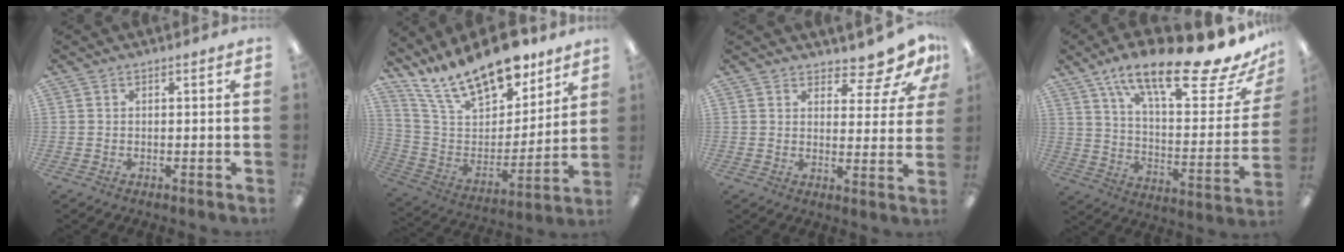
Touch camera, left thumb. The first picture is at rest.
{"total": 21.3, "force": [16.9, 7.9, 10.3], "torque": [-0.200, -0.113, 0.303]}
{"total": 8.6, "force": [7.4, 2.4, 3.8], "torque": [-0.040, -0.056, 0.127]}
{"total": 23.7, "force": [17.1, 6.2, 15.1], "torque": [-0.220, -0.115, 0.274]}